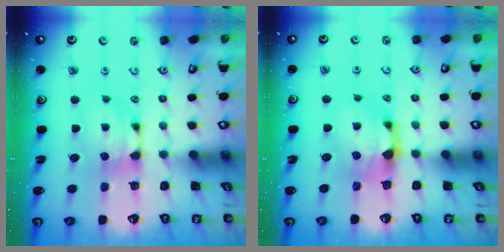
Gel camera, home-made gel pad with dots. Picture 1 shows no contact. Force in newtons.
{"total": 1.9, "press": 1.3, "slide": 1.4}